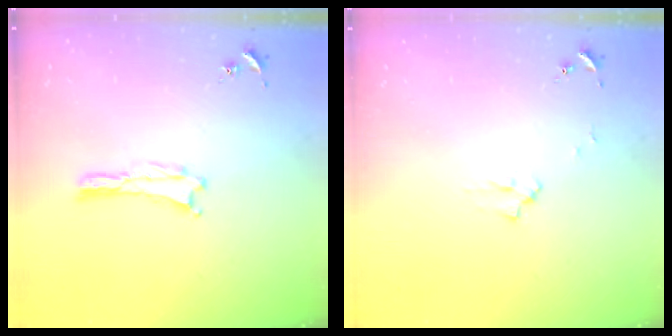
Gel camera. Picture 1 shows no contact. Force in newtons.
{"total": 2.2, "press": 2.2, "slide": 0.3}